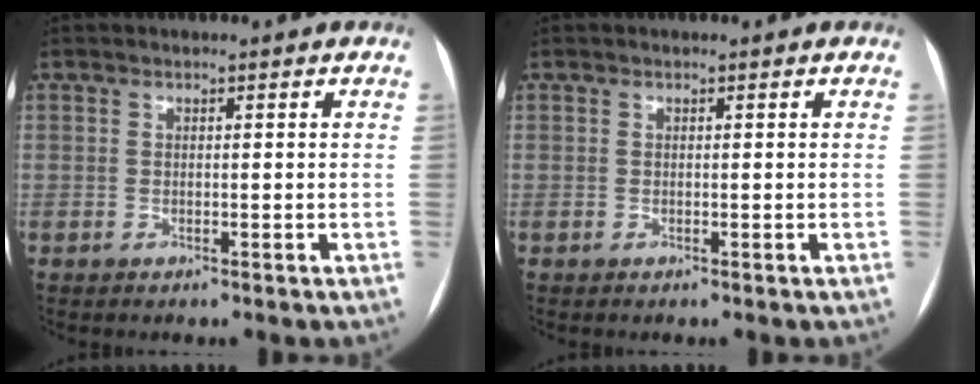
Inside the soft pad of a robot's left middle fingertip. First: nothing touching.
{"total": 0.0}